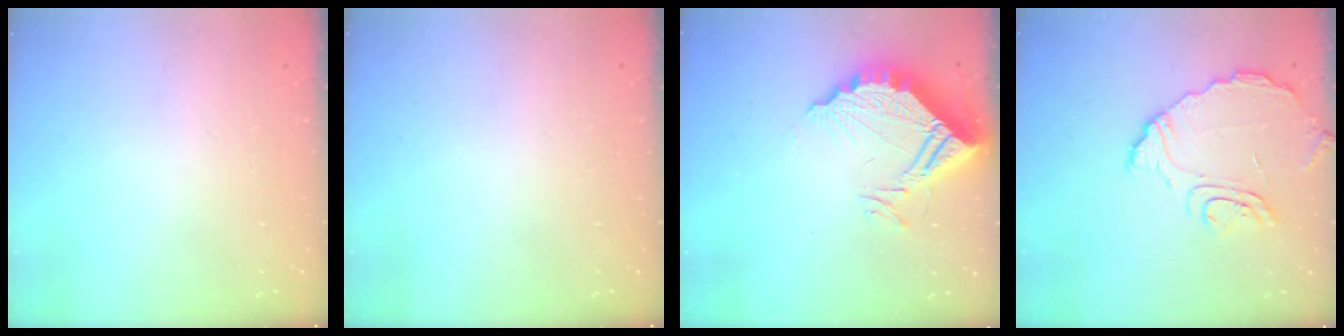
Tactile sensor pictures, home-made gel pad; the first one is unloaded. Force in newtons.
{"total": 0.0}
{"total": 14.1, "press": 14.1, "slide": 1.1}
{"total": 9.3, "press": 9.3, "slide": 0.7}